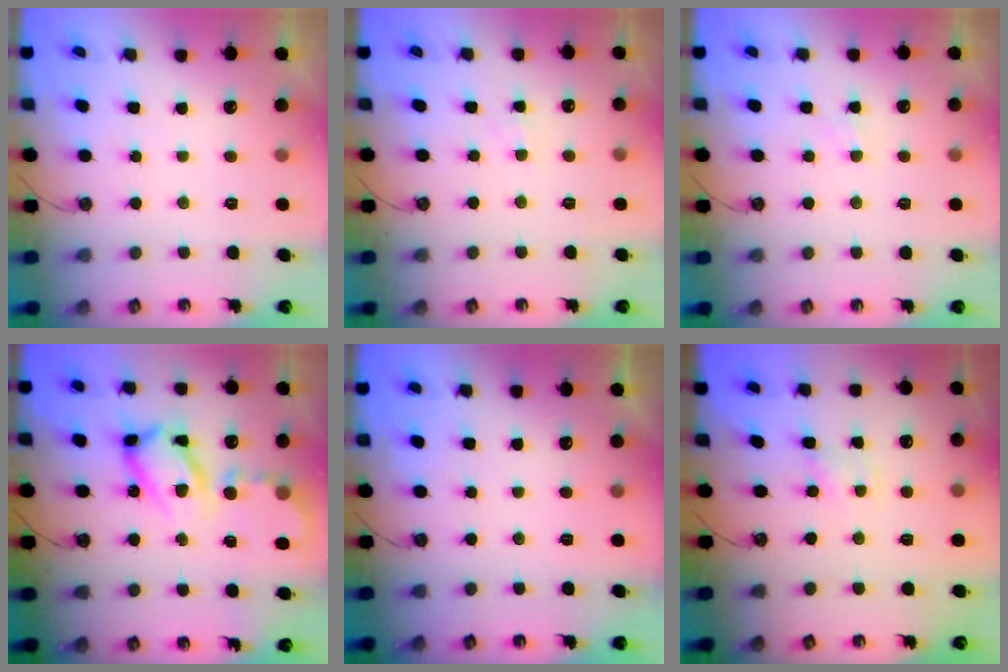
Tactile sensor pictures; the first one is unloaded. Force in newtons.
{"total": 3.3, "press": 3.3, "slide": 0.5}
{"total": 4.5, "press": 4.5, "slide": 0.6}
{"total": 14.4, "press": 14.4, "slide": 0.4}
{"total": 0.0}
{"total": 0.6, "press": 0.6, "slide": 0.1}